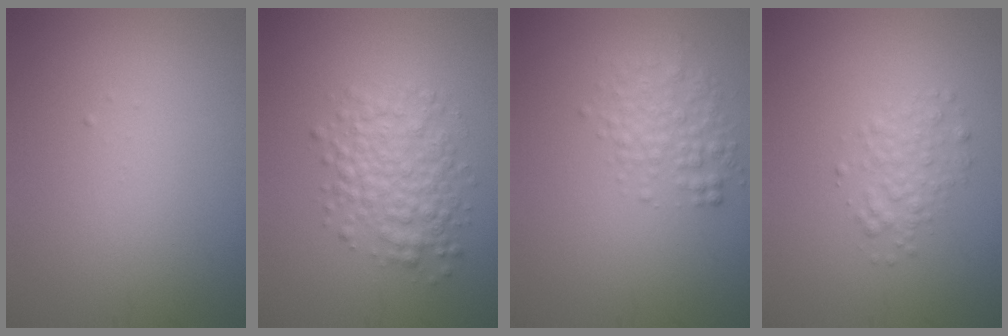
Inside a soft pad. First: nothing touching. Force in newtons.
{"total": 4.4, "press": 4.4, "slide": 0.0}
{"total": 3.0, "press": 3.0, "slide": 0.1}
{"total": 2.0, "press": 2.0, "slide": 0.1}